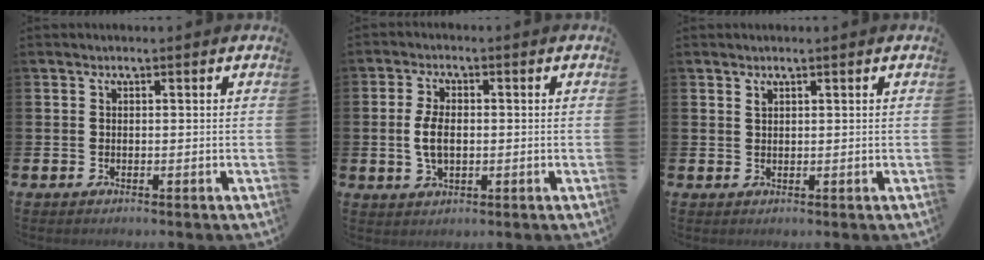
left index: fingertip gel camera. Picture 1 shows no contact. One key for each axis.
{"total": 4.4, "fx": 0.1, "fy": 2.5, "fz": 3.6, "tx": -0.078, "ty": 0.002, "tz": -0.005}
{"total": 0.9, "fx": 0.8, "fy": 0.3, "fz": 0.3, "tx": 0.006, "ty": -0.003, "tz": 0.011}